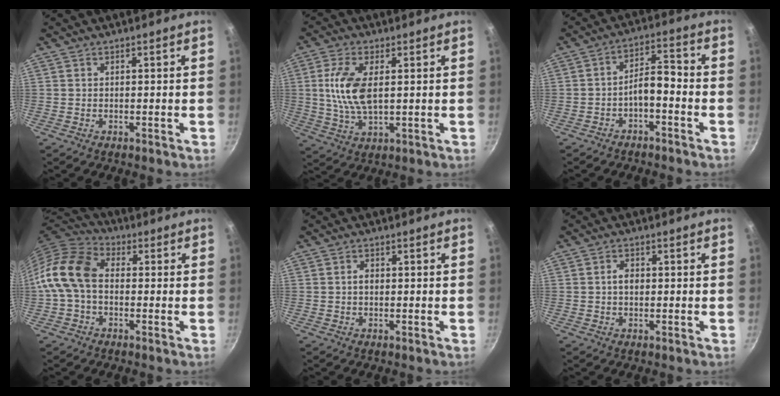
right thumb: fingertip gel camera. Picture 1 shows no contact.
{"total": 10.0, "force": [1.5, 4.7, 8.7], "torque": [-0.173, -0.002, 0.030]}
{"total": 5.7, "force": [-2.7, 2.3, 4.4], "torque": [-0.069, 0.049, -0.045]}
{"total": 12.4, "force": [-0.6, 8.7, 8.8], "torque": [-0.154, 0.034, -0.033]}
{"total": 1.4, "force": [0.0, 1.0, 1.0], "torque": [-0.014, 0.005, 0.000]}
{"total": 2.3, "force": [0.0, 1.6, 1.6], "torque": [-0.019, 0.007, -0.001]}